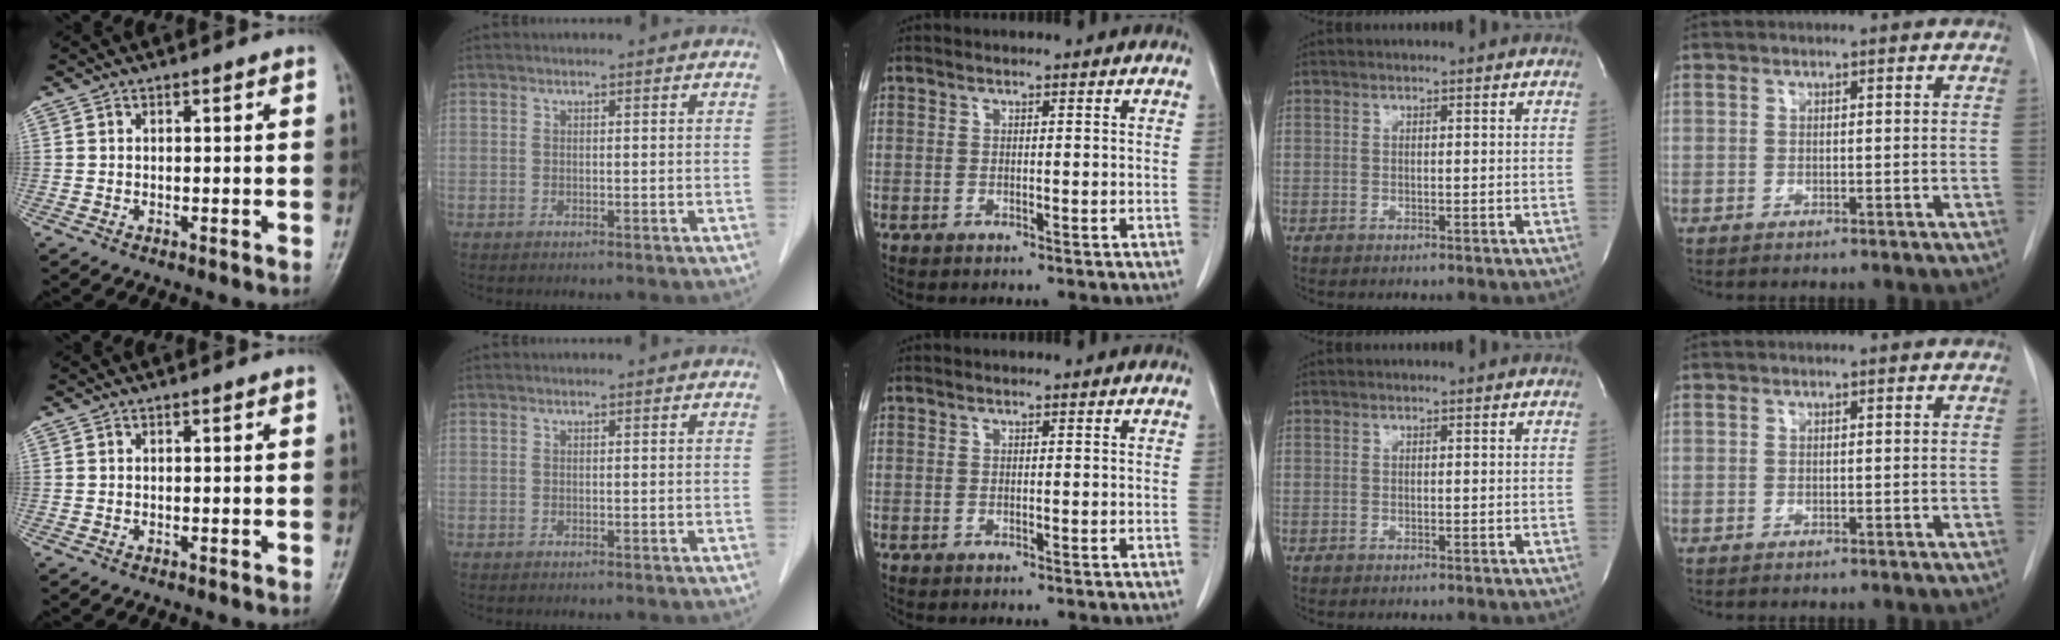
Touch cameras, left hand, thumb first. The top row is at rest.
{}